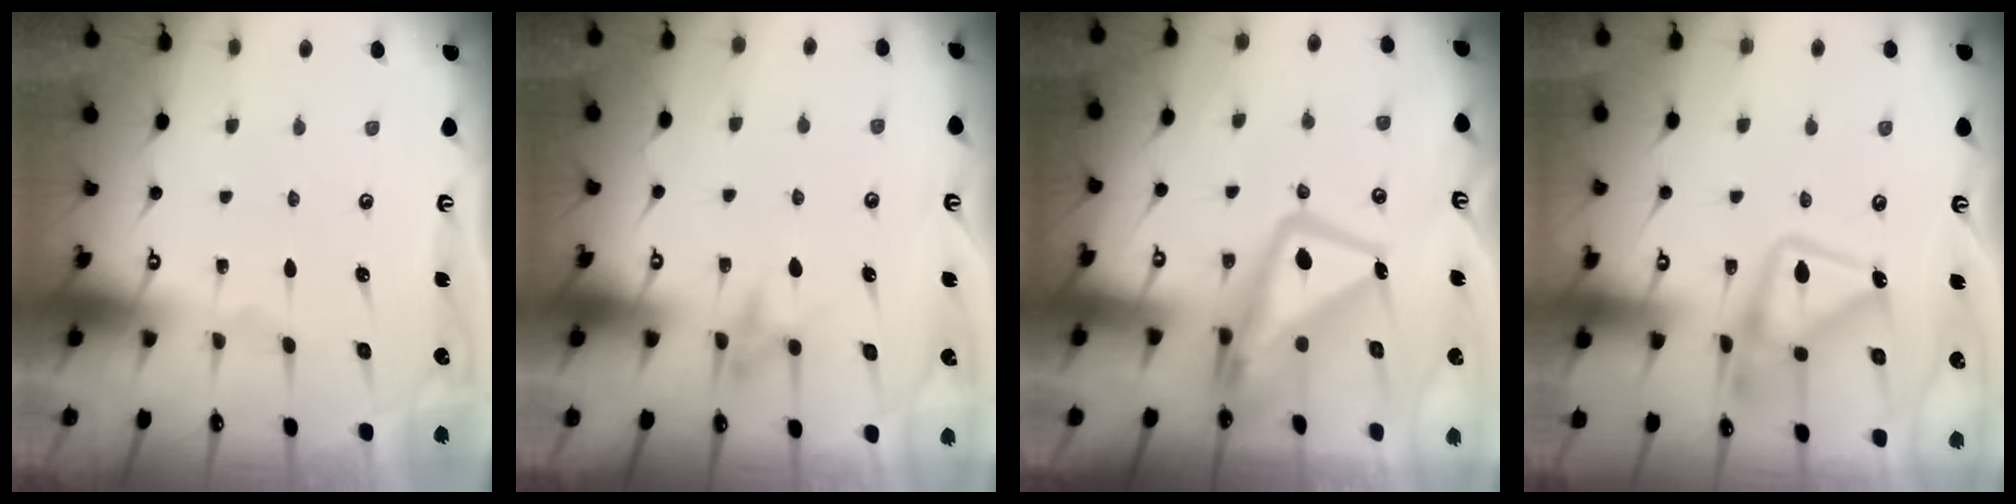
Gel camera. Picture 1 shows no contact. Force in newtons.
{"total": 8.3, "press": 8.3, "slide": 0.9}
{"total": 14.9, "press": 14.8, "slide": 1.8}
{"total": 16.6, "press": 16.6, "slide": 0.8}